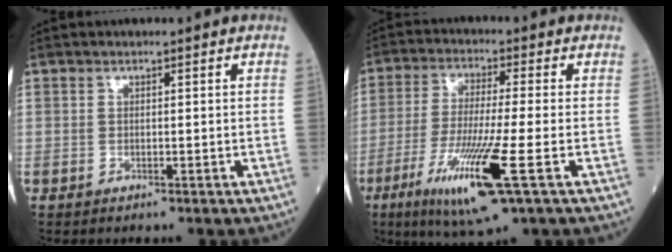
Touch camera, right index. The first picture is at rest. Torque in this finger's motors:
{"motor_torque": [1.72, -0.42, 0.90, 0.21]}